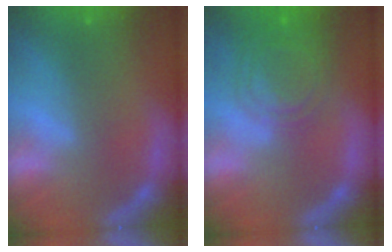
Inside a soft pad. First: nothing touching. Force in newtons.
{"total": 7.6}